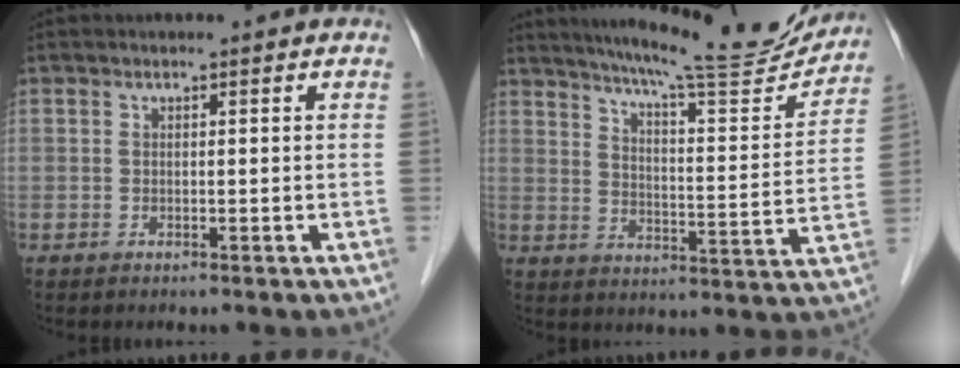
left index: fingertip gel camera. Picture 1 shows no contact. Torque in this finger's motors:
{"motor_torque": [0.38, -0.97, 0.29, 0.05]}